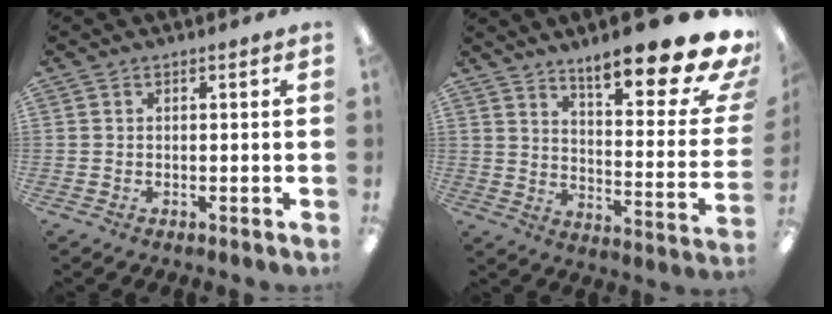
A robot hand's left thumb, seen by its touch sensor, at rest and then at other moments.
{"total": 19.4, "force": [14.2, 4.3, 12.5], "torque": [-0.175, -0.117, 0.229]}